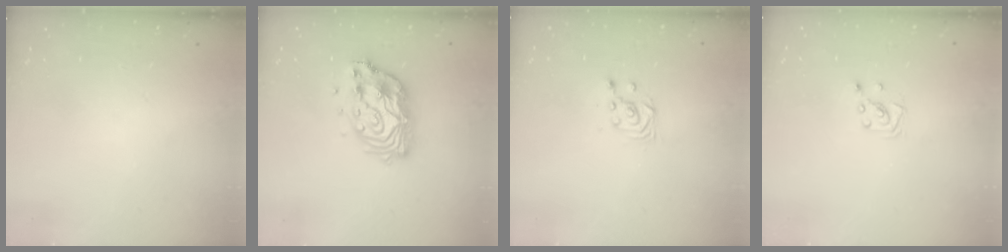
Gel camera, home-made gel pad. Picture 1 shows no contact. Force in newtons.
{"total": 13.5, "press": 13.4, "slide": 1.2}
{"total": 3.6, "press": 3.6, "slide": 0.3}
{"total": 4.3, "press": 4.3, "slide": 0.4}